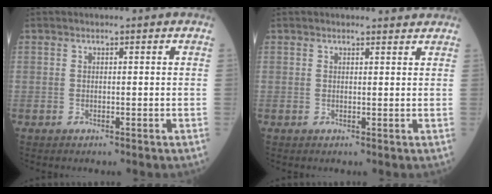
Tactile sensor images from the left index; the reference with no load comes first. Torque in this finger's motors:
{"motor_torque": [0.03, -0.03, 0.02, -0.01]}